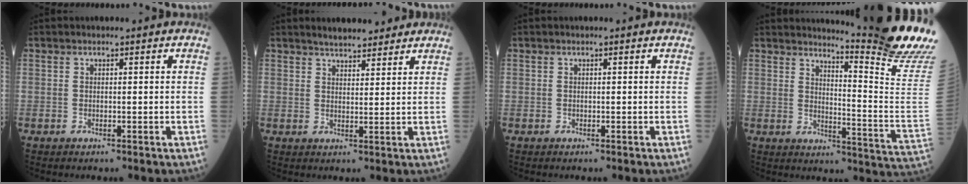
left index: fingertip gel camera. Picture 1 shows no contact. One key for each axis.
{"total": 6.4, "fx": 5.7, "fy": 1.8, "fz": 2.4, "tx": -0.034, "ty": 0.017, "tz": 0.084}
{"total": 0.0}
{"total": 16.9, "fx": 15.0, "fy": -3.6, "fz": 7.0, "tx": -0.112, "ty": -0.146, "tz": 0.179}